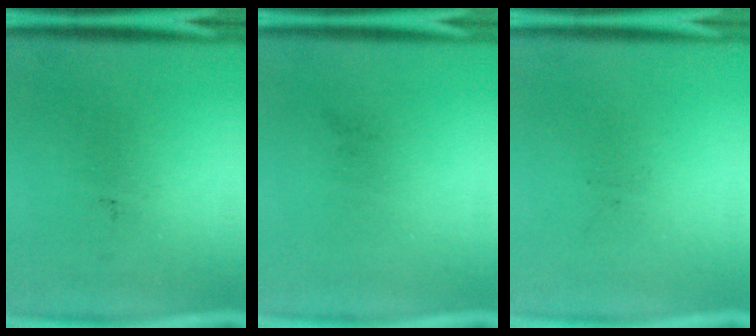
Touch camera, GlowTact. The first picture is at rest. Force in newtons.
{"total": 0.0}
{"total": 0.0}